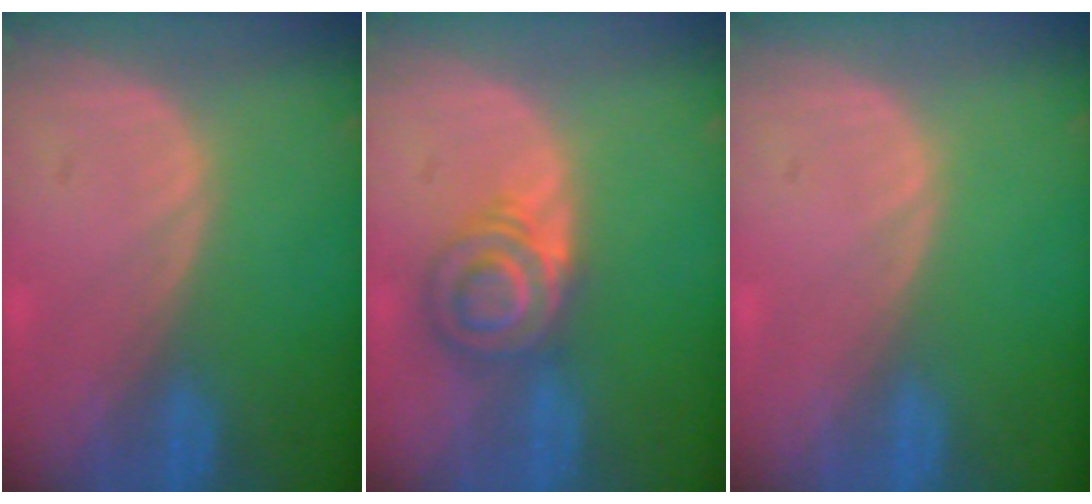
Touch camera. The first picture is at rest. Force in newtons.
{"total": 5.7, "press": 5.6, "slide": 1.0}
{"total": 0.0}